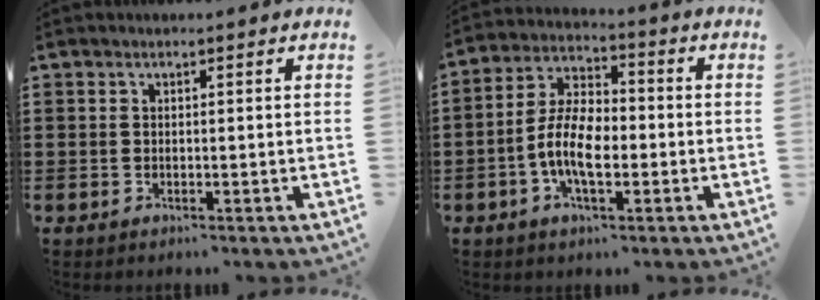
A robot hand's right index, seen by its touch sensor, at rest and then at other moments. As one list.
[{"total": 8.6, "force": [-2.2, 4.0, 7.2], "torque": [-0.164, -0.002, -0.048]}]